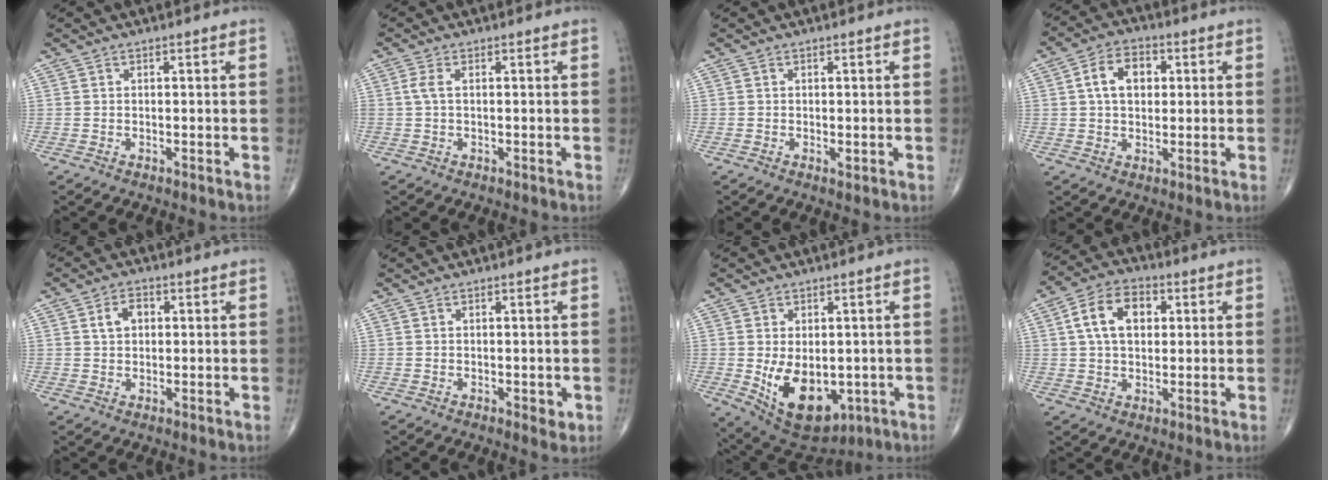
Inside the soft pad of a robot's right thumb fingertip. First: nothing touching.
{"total": 2.1, "force": [0.3, 1.0, 1.9], "torque": [-0.052, 0.005, 0.004]}
{"total": 0.6, "force": [-0.1, 0.3, 0.6], "torque": [-0.008, -0.003, -0.004]}
{"total": 8.1, "force": [1.6, 5.5, 5.7], "torque": [-0.079, 0.011, 0.022]}
{"total": 4.0, "force": [1.0, 2.9, 2.7], "torque": [-0.042, 0.008, 0.015]}
{"total": 2.0, "force": [-0.3, 0.9, 1.7], "torque": [-0.014, -0.004, -0.003]}
{"total": 13.2, "force": [-2.4, 8.2, 10.0], "torque": [-0.138, -0.013, -0.009]}
{"total": 10.5, "force": [2.4, 6.9, 7.6], "torque": [-0.119, 0.014, 0.037]}